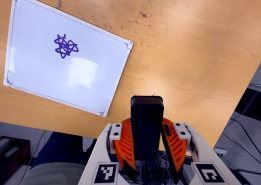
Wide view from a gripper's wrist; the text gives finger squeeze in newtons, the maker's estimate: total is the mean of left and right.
{"total": 8.5, "left": 6.7, "right": 10.4}